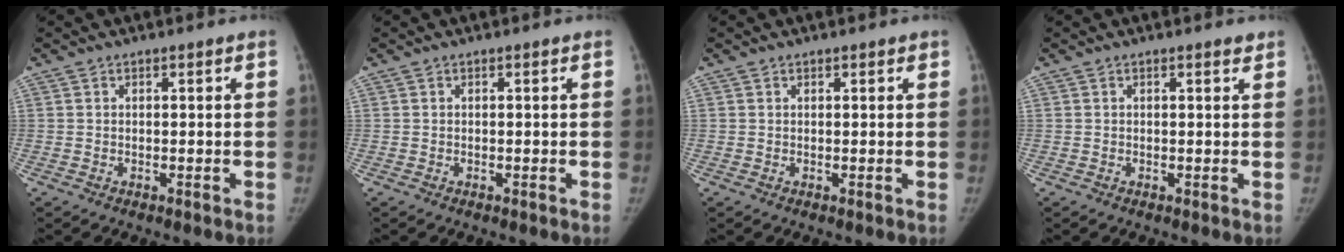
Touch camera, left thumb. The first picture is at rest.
{"total": 0.0}
{"total": 0.6, "force": [0.5, 0.3, 0.0], "torque": [0.004, -0.004, 0.004]}
{"total": 0.7, "force": [0.6, 0.2, 0.3], "torque": [-0.005, -0.004, 0.007]}